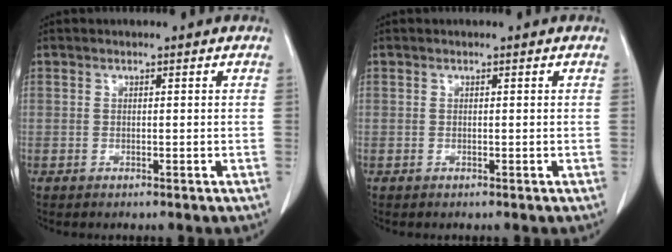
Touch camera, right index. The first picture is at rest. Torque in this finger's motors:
{"motor_torque": [0.00, 0.00, 0.00, 0.00]}